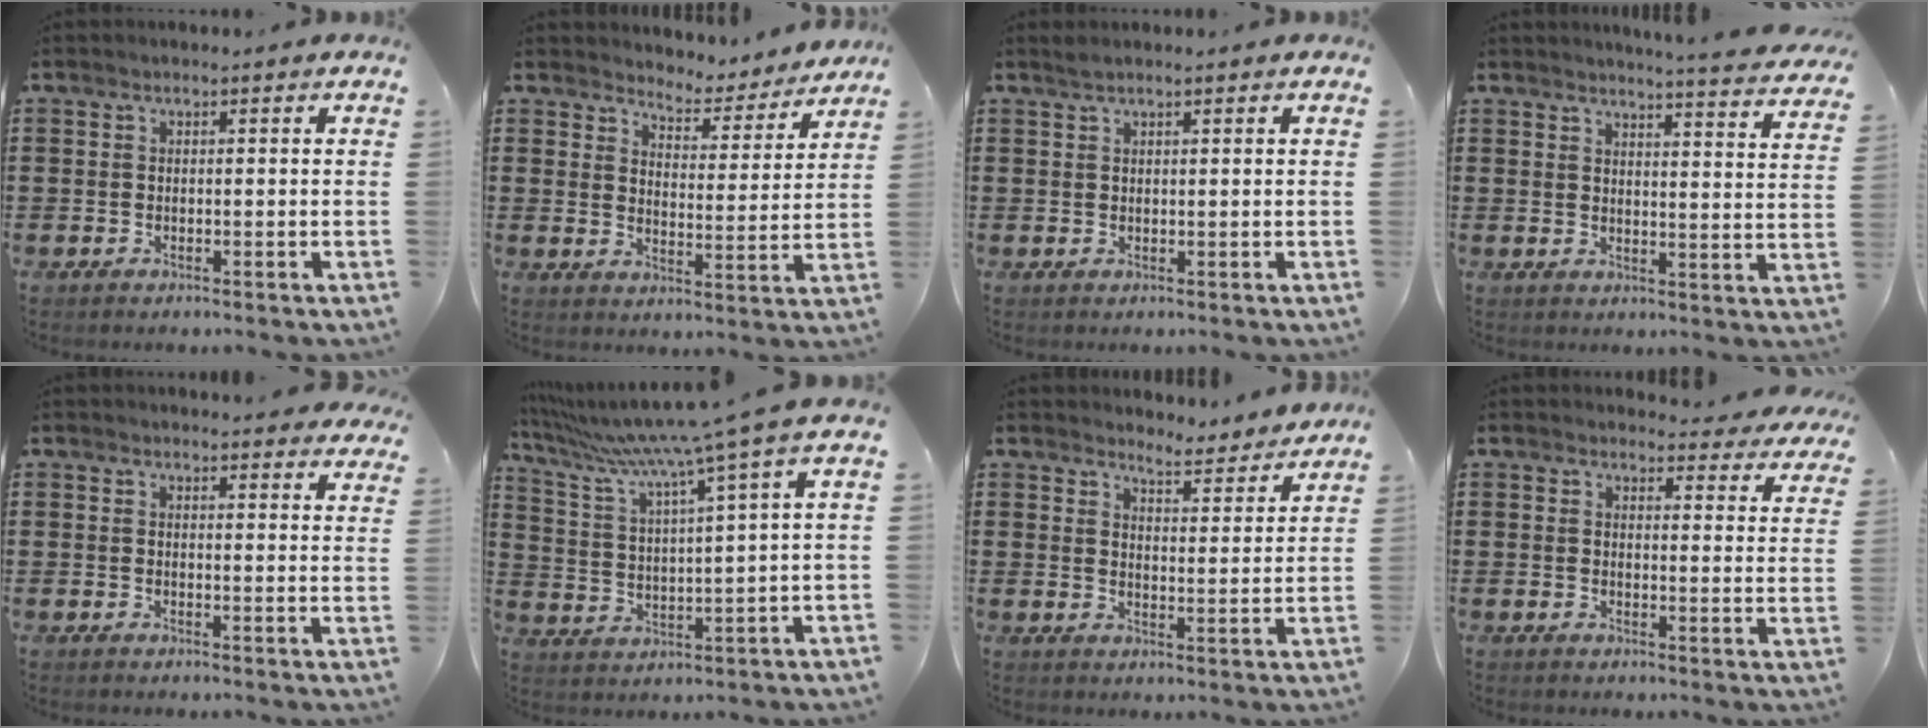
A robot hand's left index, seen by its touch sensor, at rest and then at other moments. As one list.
[{"total": 4.6, "force": [4.5, 0.4, 0.0], "torque": [-0.020, -0.040, 0.074]}, {"total": 0.9, "force": [0.7, -0.1, 0.5], "torque": [-0.010, -0.001, 0.014]}, {"total": 4.0, "force": [3.9, -0.8, 0.7], "torque": [-0.022, -0.030, 0.064]}, {"total": 2.8, "force": [2.8, 0.1, 0.4], "torque": [-0.006, -0.012, 0.051]}, {"total": 8.1, "force": [6.1, -1.3, 5.2], "torque": [-0.128, -0.047, 0.096]}, {"total": 4.5, "force": [4.5, 0.0, 0.4], "torque": [-0.019, -0.027, 0.078]}, {"total": 3.6, "force": [3.5, 0.5, 0.7], "torque": [-0.012, -0.020, 0.061]}]